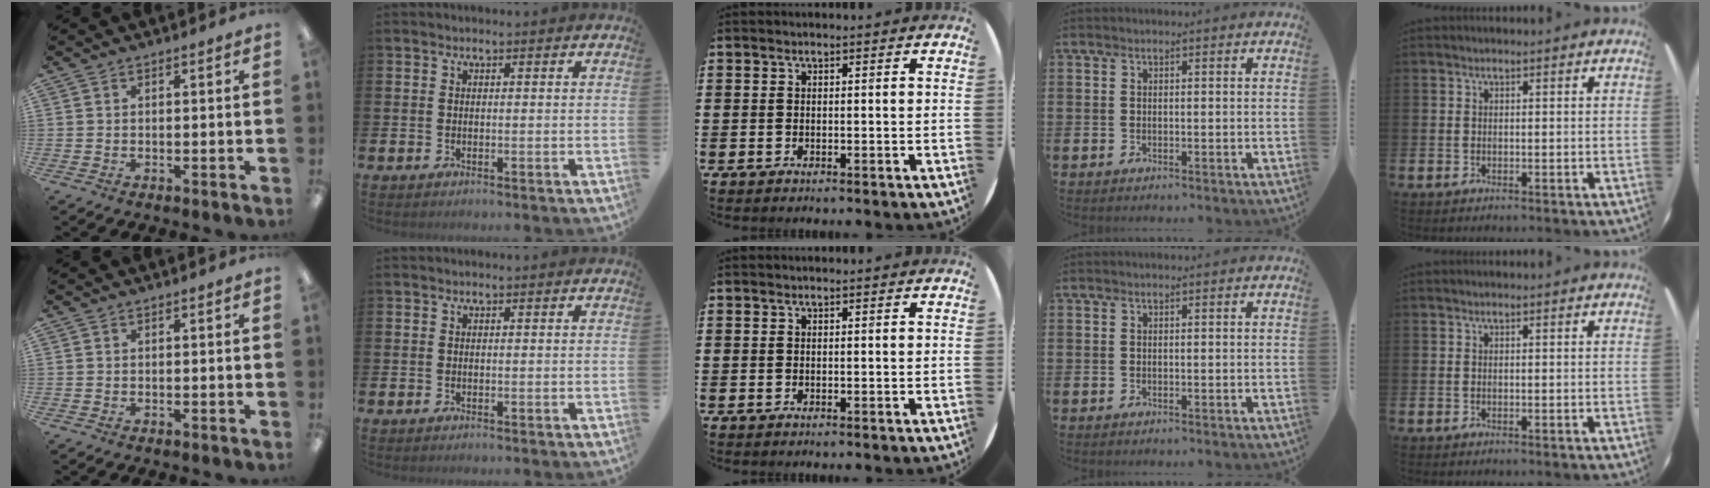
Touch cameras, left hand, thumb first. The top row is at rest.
{}